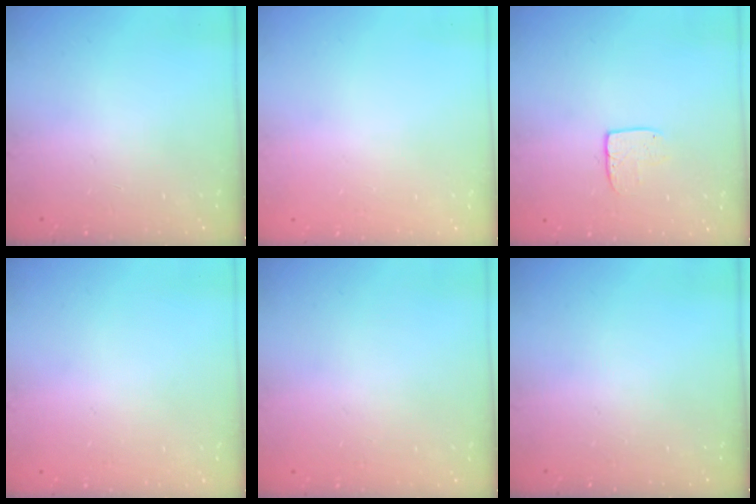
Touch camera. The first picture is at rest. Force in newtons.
{"total": 0.0}
{"total": 6.5, "press": 6.5, "slide": 0.4}
{"total": 0.0}
{"total": 0.0}
{"total": 0.0}